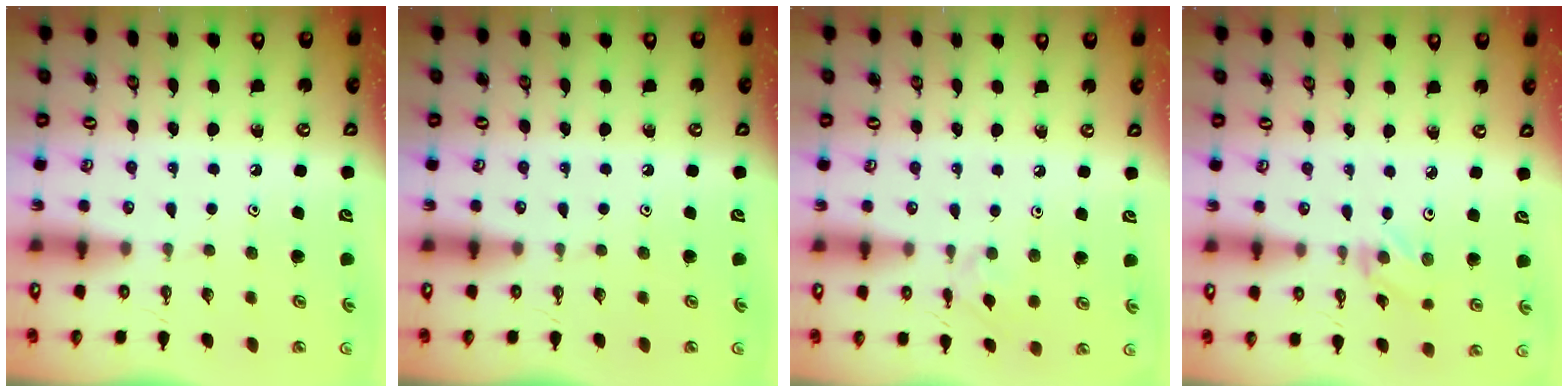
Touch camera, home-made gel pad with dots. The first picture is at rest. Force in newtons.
{"total": 0.0}
{"total": 2.2, "press": 2.1, "slide": 0.5}
{"total": 1.6, "press": 1.5, "slide": 0.3}